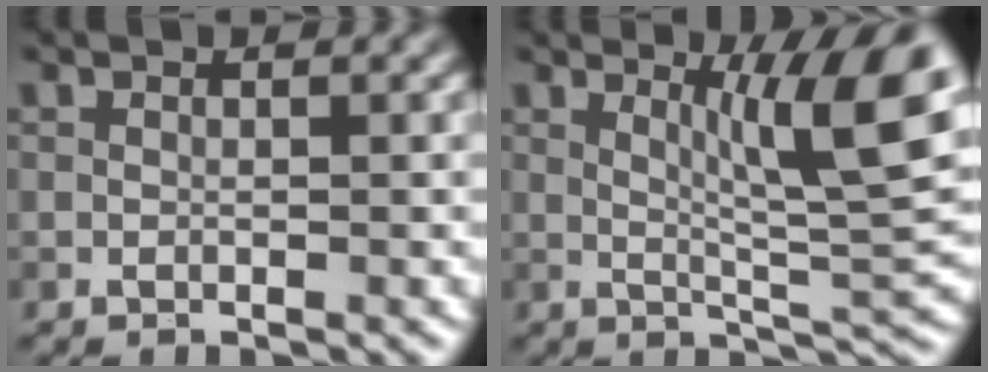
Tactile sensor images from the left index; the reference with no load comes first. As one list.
[{"total": 8.5, "force": [2.5, 1.6, 8.0], "torque": [-0.107, 0.002, 0.046]}]